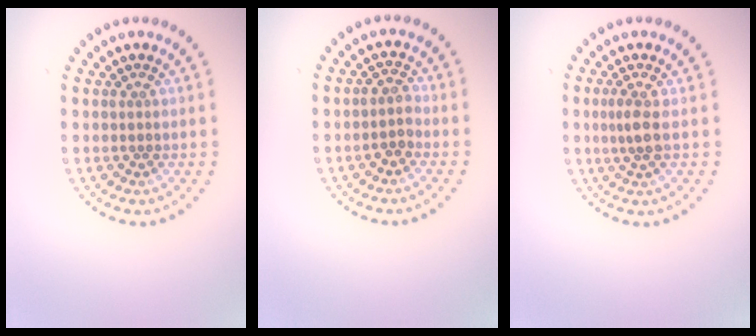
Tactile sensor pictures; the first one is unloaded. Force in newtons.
{"total": 1.6, "press": 1.4, "slide": 0.8}
{"total": 1.8, "press": 1.5, "slide": 1.1}